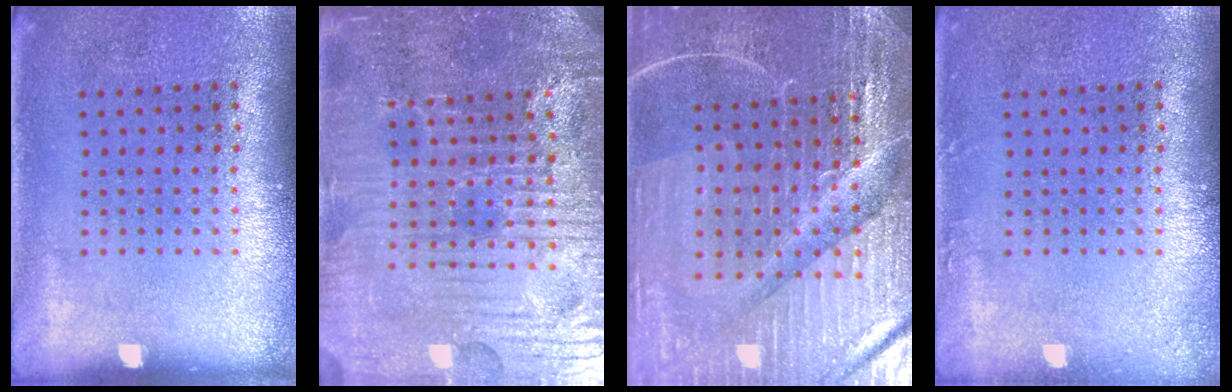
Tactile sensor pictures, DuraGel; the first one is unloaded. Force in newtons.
{"total": 6.0, "press": 5.6, "slide": 2.1}
{"total": 5.2, "press": 4.9, "slide": 1.8}
{"total": 0.7, "press": 0.7, "slide": 0.1}